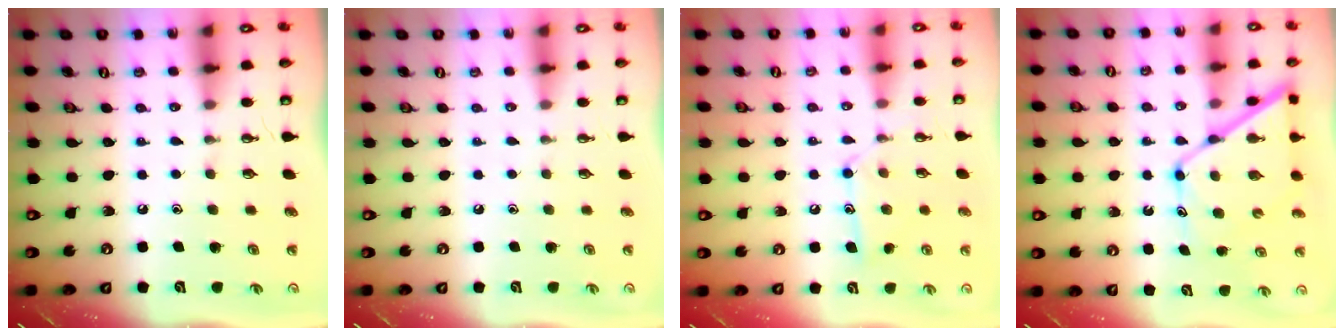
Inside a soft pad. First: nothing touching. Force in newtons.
{"total": 0.0}
{"total": 11.7, "press": 11.7, "slide": 0.9}
{"total": 13.3, "press": 13.2, "slide": 1.2}